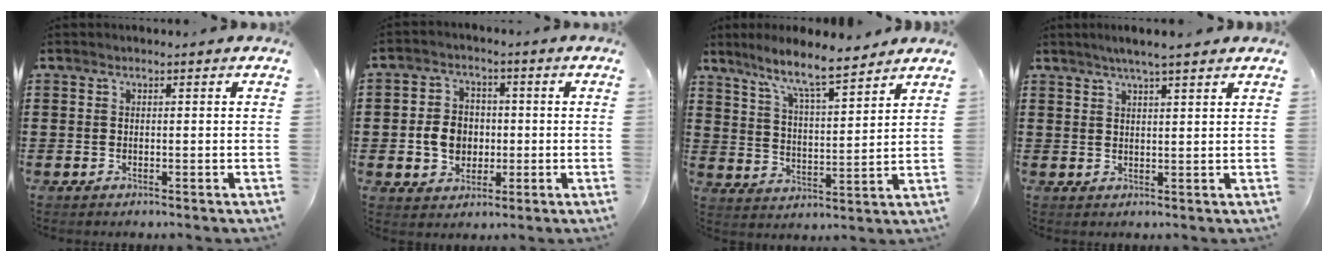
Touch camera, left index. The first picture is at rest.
{"total": 6.0, "force": [-0.6, 5.0, 3.1], "torque": [-0.070, 0.008, -0.016]}
{"total": 7.5, "force": [6.5, 0.3, 3.7], "torque": [-0.094, -0.033, 0.111]}
{"total": 3.7, "force": [2.9, 0.0, 2.2], "torque": [-0.049, 0.002, 0.052]}